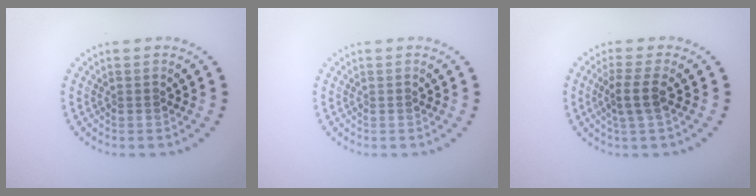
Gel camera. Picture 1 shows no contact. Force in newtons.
{"total": 0.0}
{"total": 2.5, "press": 2.0, "slide": 1.5}